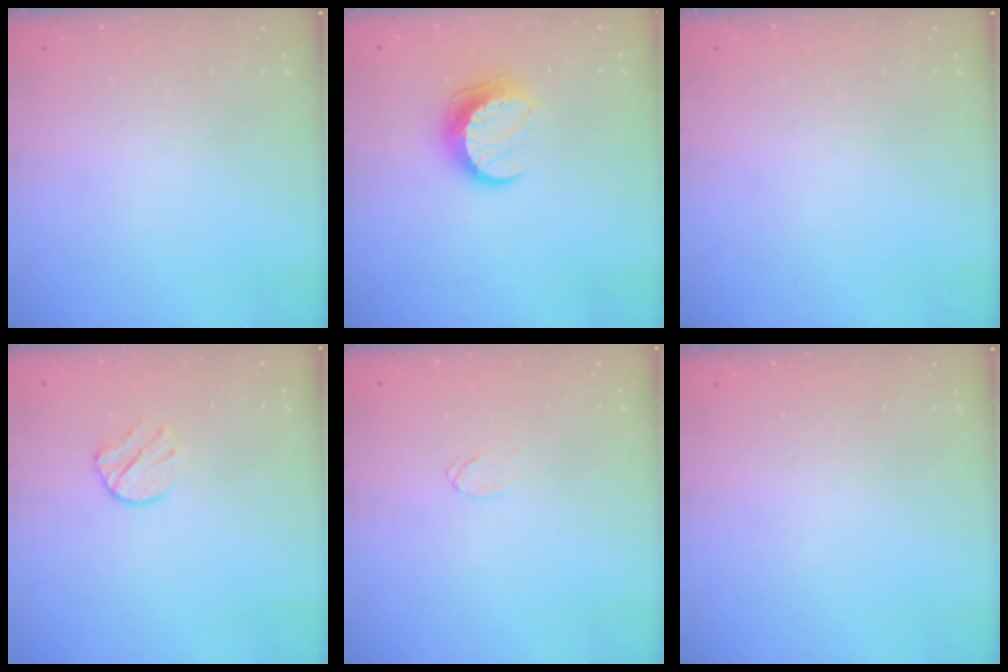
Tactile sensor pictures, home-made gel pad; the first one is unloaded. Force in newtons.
{"total": 10.3, "press": 10.3, "slide": 0.3}
{"total": 0.0}
{"total": 7.5, "press": 7.5, "slide": 1.1}
{"total": 3.2, "press": 3.2, "slide": 0.3}
{"total": 0.0}